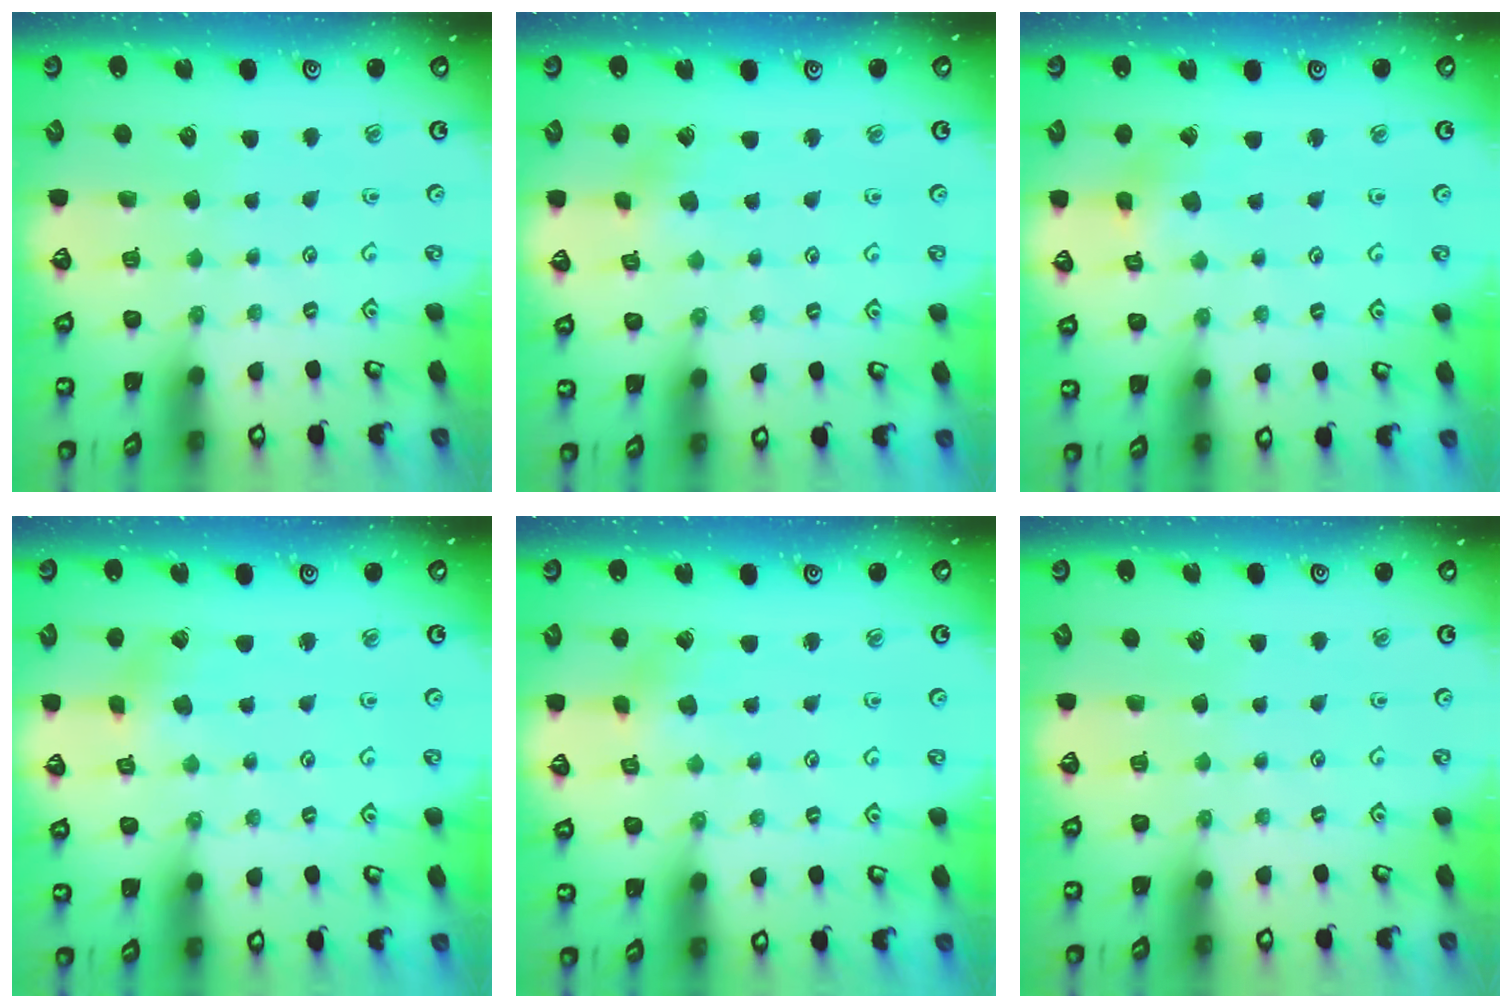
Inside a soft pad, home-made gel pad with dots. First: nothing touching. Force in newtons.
{"total": 2.5, "press": 2.4, "slide": 0.7}
{"total": 2.6, "press": 2.6, "slide": 0.1}
{"total": 0.9, "press": 0.9, "slide": 0.2}
{"total": 2.0, "press": 2.0, "slide": 0.1}
{"total": 0.0}